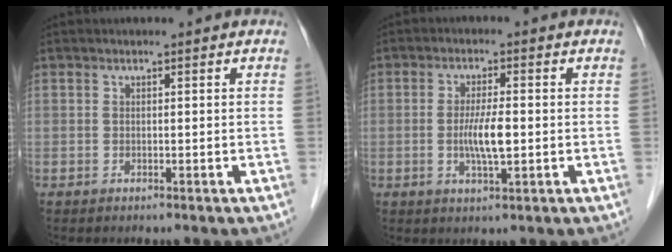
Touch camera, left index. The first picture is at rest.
{"total": 4.9, "force": [-0.6, 0.7, 4.8], "torque": [-0.098, -0.007, -0.010]}